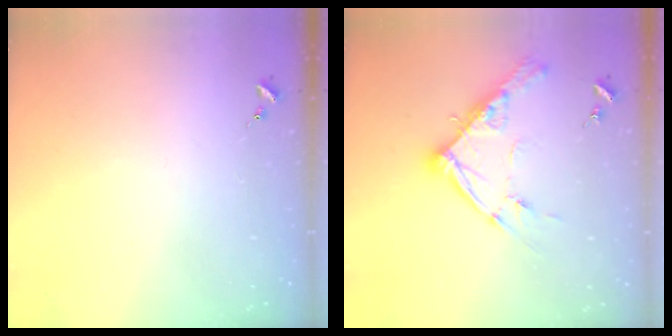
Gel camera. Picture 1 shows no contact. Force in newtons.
{"total": 13.3, "press": 13.2, "slide": 1.2}